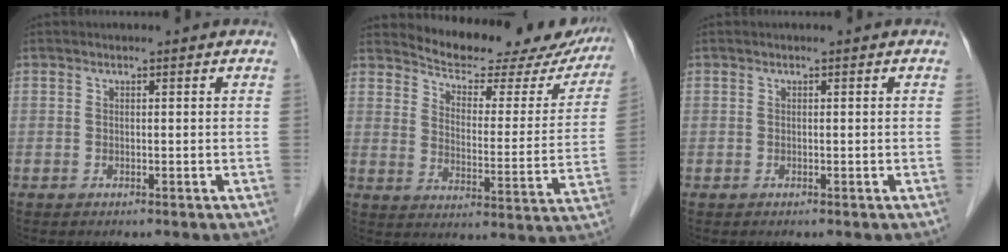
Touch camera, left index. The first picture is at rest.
{"total": 20.9, "force": [19.5, 5.1, 5.4], "torque": [-0.052, -0.050, 0.236]}
{"total": 0.0}